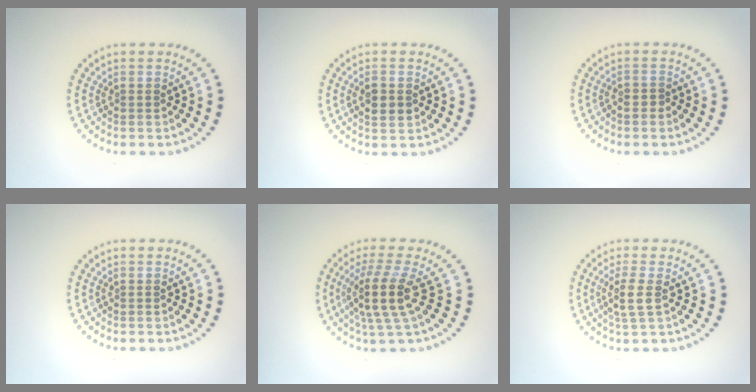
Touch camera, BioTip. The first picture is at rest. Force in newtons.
{"total": 2.0, "press": 2.0, "slide": 0.2}
{"total": 0.6, "press": 0.4, "slide": 0.3}
{"total": 0.0}
{"total": 4.3, "press": 3.3, "slide": 2.7}
{"total": 2.4, "press": 2.0, "slide": 1.3}